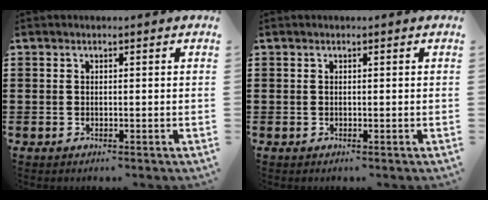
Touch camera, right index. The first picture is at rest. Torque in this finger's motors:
{"motor_torque": [-0.24, 0.21, 0.00, 0.00]}